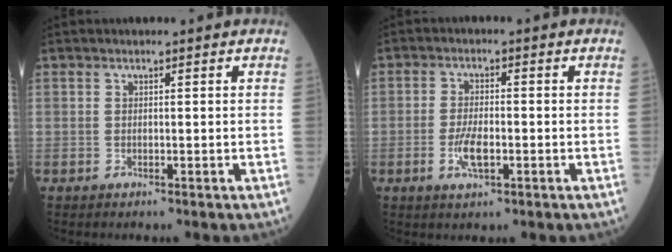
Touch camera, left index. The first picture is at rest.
{"total": 4.3, "force": [-1.5, 1.4, 3.8], "torque": [-0.078, -0.001, -0.026]}